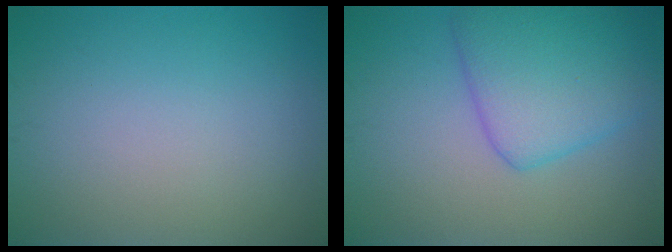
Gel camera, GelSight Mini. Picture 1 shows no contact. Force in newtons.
{"total": 5.8, "press": 5.8, "slide": 0.4}